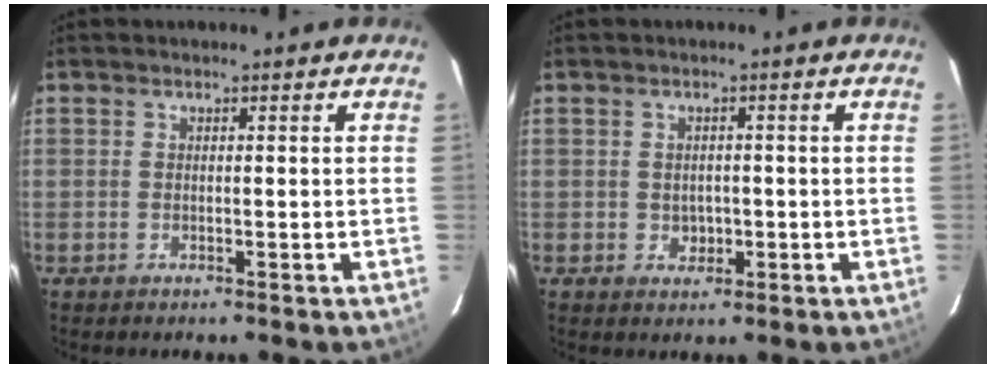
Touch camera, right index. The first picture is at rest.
{"total": 2.7, "force": [-0.5, 2.4, 1.2], "torque": [-0.020, 0.005, 0.000]}